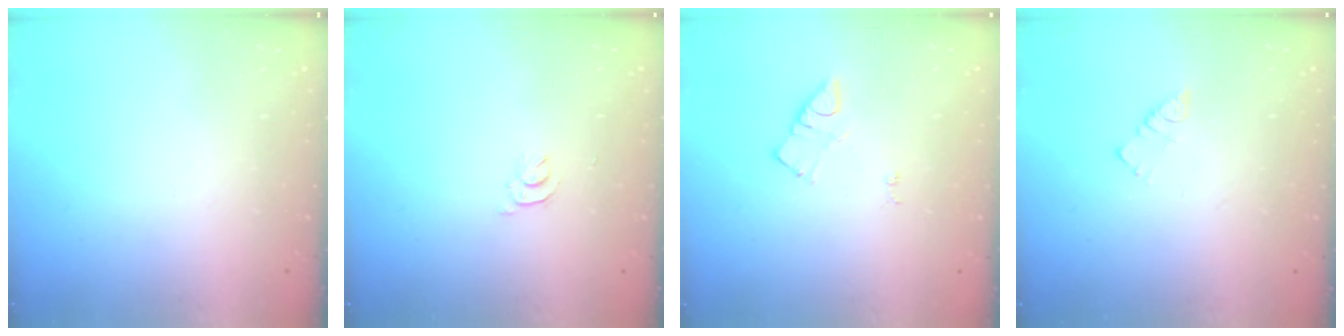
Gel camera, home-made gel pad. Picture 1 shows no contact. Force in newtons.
{"total": 2.9, "press": 2.9, "slide": 0.5}
{"total": 4.5, "press": 4.4, "slide": 0.7}
{"total": 2.5, "press": 2.5, "slide": 0.1}